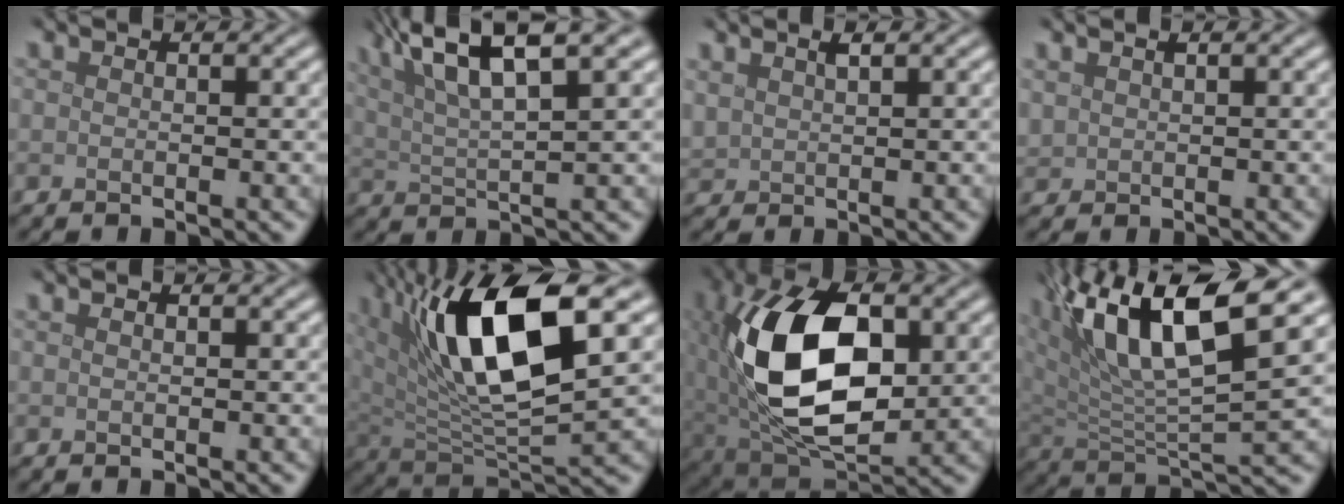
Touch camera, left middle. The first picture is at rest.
{"total": 9.6, "force": [5.2, 2.3, 7.6], "torque": [-0.130, 0.026, 0.091]}
{"total": 1.5, "force": [1.0, 0.7, 0.8], "torque": [-0.022, 0.002, 0.025]}
{"total": 0.9, "force": [0.6, 0.7, 0.3], "torque": [-0.009, 0.001, 0.015]}
{"total": 0.0}
{"total": 12.0, "force": [4.3, 4.4, 10.4], "torque": [-0.184, 0.003, 0.074]}
{"total": 13.7, "force": [1.4, 7.7, 11.3], "torque": [-0.215, 0.002, 0.032]}
{"total": 13.0, "force": [6.5, 4.0, 10.5], "torque": [-0.193, 0.015, 0.111]}